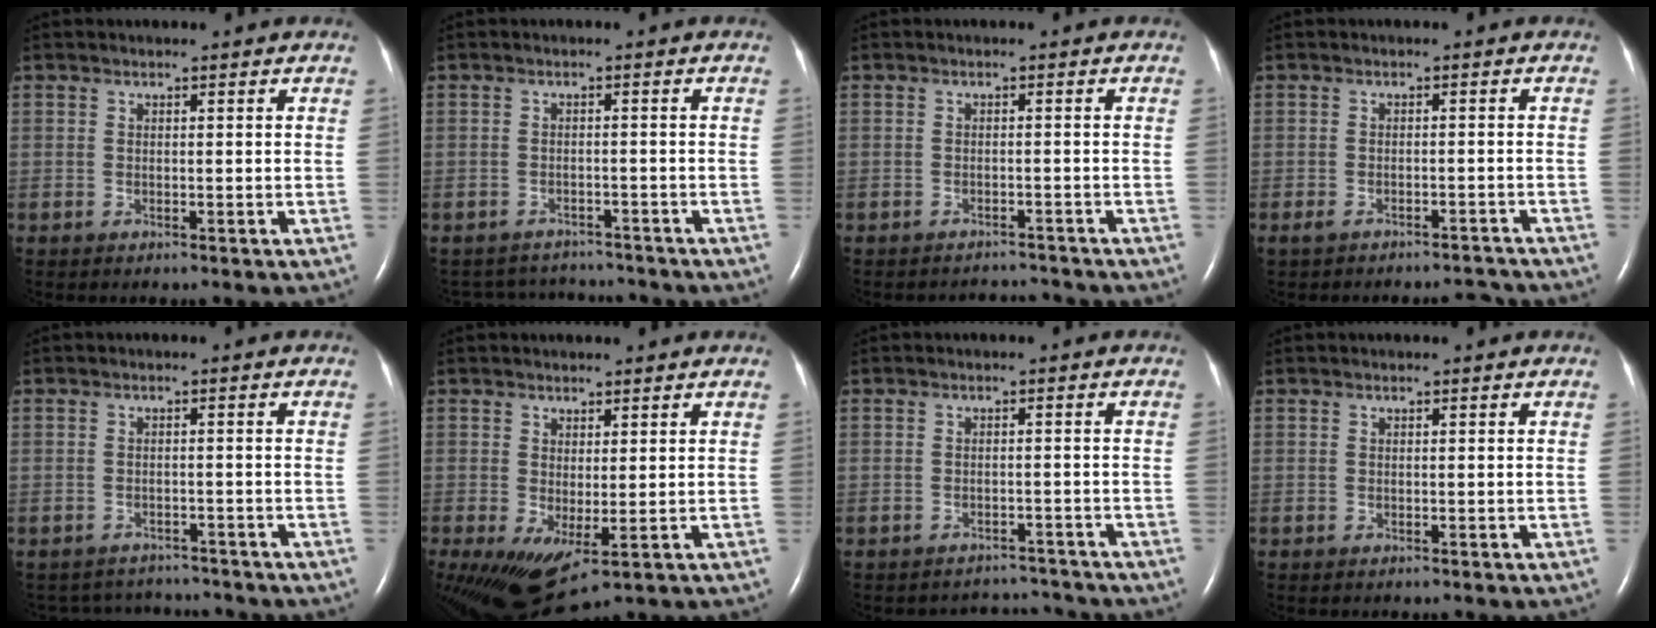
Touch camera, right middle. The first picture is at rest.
{"total": 6.2, "force": [-6.0, 1.4, -0.4], "torque": [0.003, 0.015, -0.078]}
{"total": 3.3, "force": [-3.1, 0.1, -0.9], "torque": [0.012, -0.002, -0.045]}
{"total": 4.3, "force": [-3.9, 1.3, 1.1], "torque": [-0.017, 0.005, -0.055]}
{"total": 5.7, "force": [-5.5, 1.3, -0.5], "torque": [0.004, 0.014, -0.071]}
{"total": 7.3, "force": [-1.5, 2.5, 6.7], "torque": [-0.123, -0.014, -0.009]}
{"total": 4.4, "force": [-4.2, 0.8, -1.3], "torque": [0.014, 0.014, -0.055]}
{"total": 0.0}